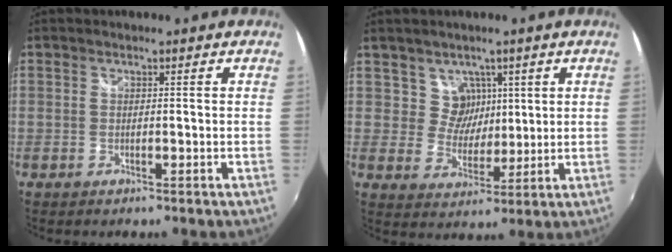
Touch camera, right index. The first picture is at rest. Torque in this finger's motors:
{"motor_torque": [-0.14, 0.01, -0.03, -0.01]}